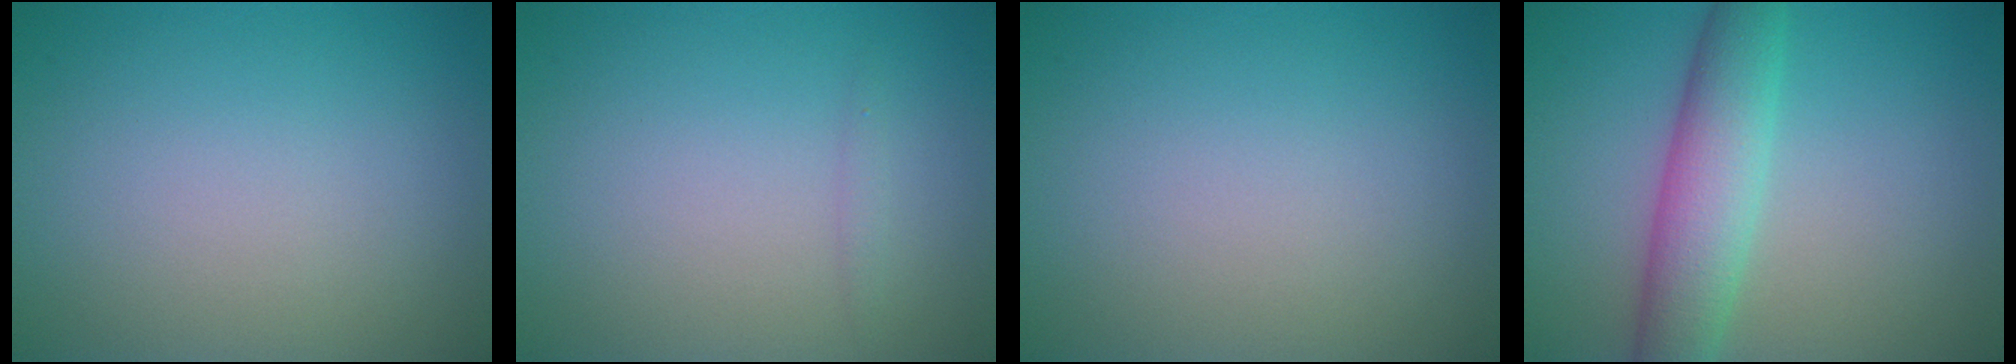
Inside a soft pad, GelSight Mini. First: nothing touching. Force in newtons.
{"total": 0.5, "press": 0.5, "slide": 0.0}
{"total": 0.0}
{"total": 5.3, "press": 5.3, "slide": 0.0}